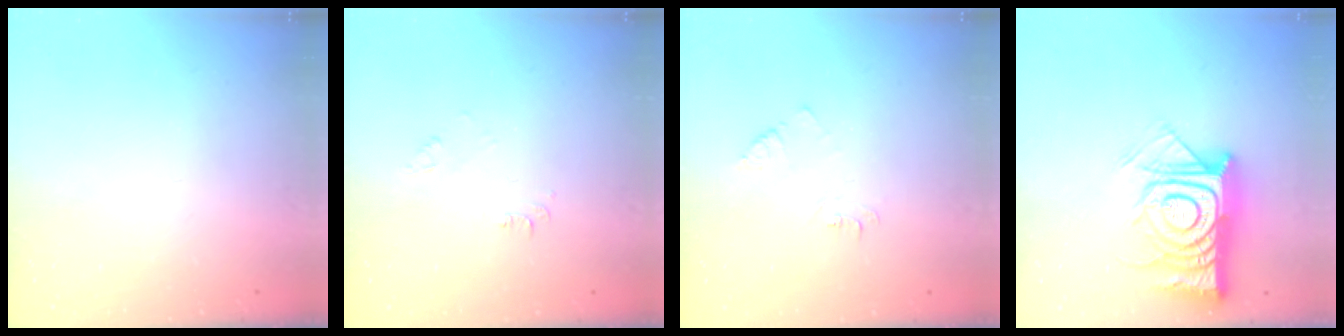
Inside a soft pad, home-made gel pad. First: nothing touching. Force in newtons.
{"total": 3.5, "press": 3.4, "slide": 0.5}
{"total": 4.2, "press": 4.1, "slide": 0.6}
{"total": 16.9, "press": 16.9, "slide": 1.2}